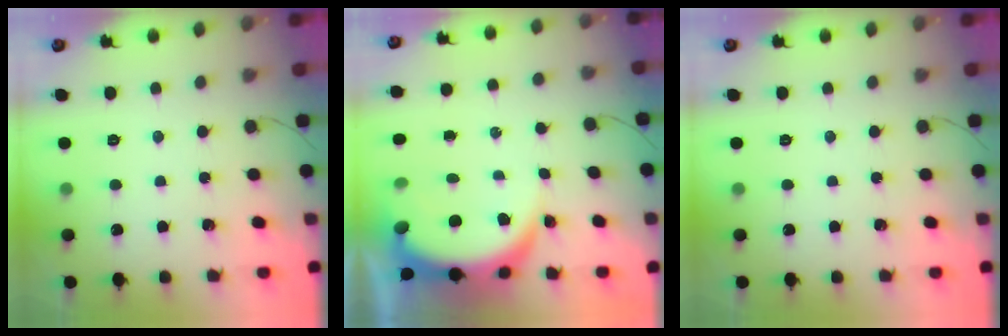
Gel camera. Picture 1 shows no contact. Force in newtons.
{"total": 7.6, "press": 7.6, "slide": 0.9}
{"total": 0.0}